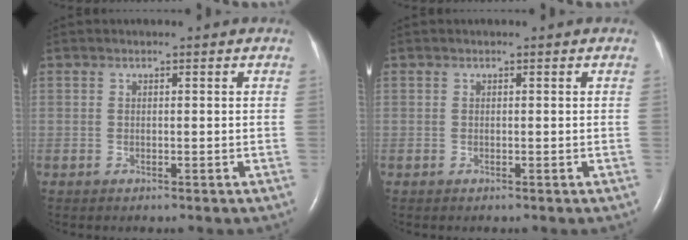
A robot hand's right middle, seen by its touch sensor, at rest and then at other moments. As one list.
[{"total": 0.0}]